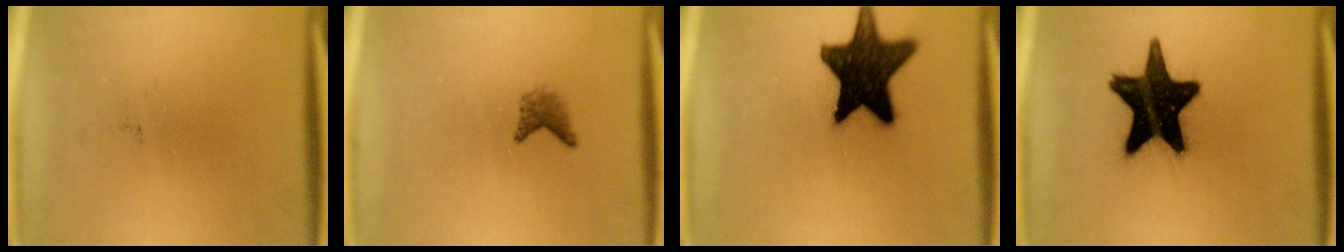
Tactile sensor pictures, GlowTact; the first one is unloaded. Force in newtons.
{"total": 1.7}
{"total": 17.6}
{"total": 19.3}